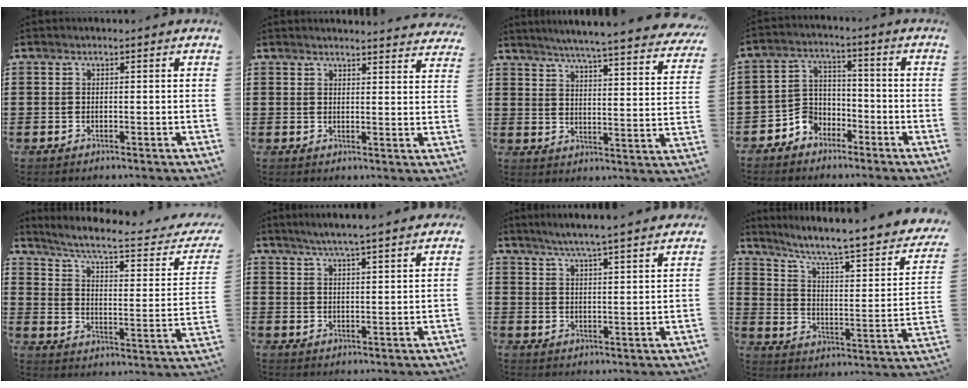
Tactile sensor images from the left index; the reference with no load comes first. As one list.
[{"total": 2.8, "force": [2.8, -0.3, 0.2], "torque": [-0.004, -0.016, 0.052]}, {"total": 4.5, "force": [4.0, -0.8, 1.8], "torque": [-0.056, -0.038, 0.062]}, {"total": 4.8, "force": [-3.7, 3.1, 0.5], "torque": [-0.026, 0.007, -0.076]}, {"total": 7.1, "force": [5.4, 0.4, 4.6], "torque": [-0.110, -0.035, 0.084]}, {"total": 4.2, "force": [3.7, -0.4, 1.9], "torque": [-0.048, -0.014, 0.065]}, {"total": 4.7, "force": [4.2, -0.6, 1.9], "torque": [-0.051, -0.019, 0.072]}, {"total": 7.0, "force": [5.0, 0.6, 4.8], "torque": [-0.107, -0.044, 0.072]}]